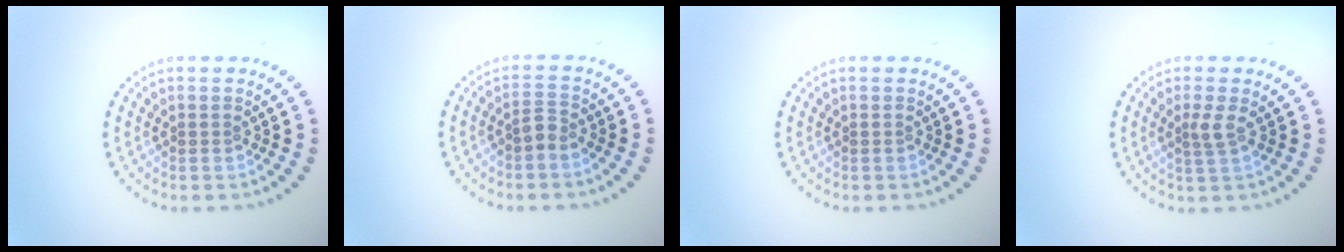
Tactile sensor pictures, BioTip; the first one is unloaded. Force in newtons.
{"total": 1.3, "press": 1.1, "slide": 0.7}
{"total": 0.0}
{"total": 1.6, "press": 1.2, "slide": 1.0}